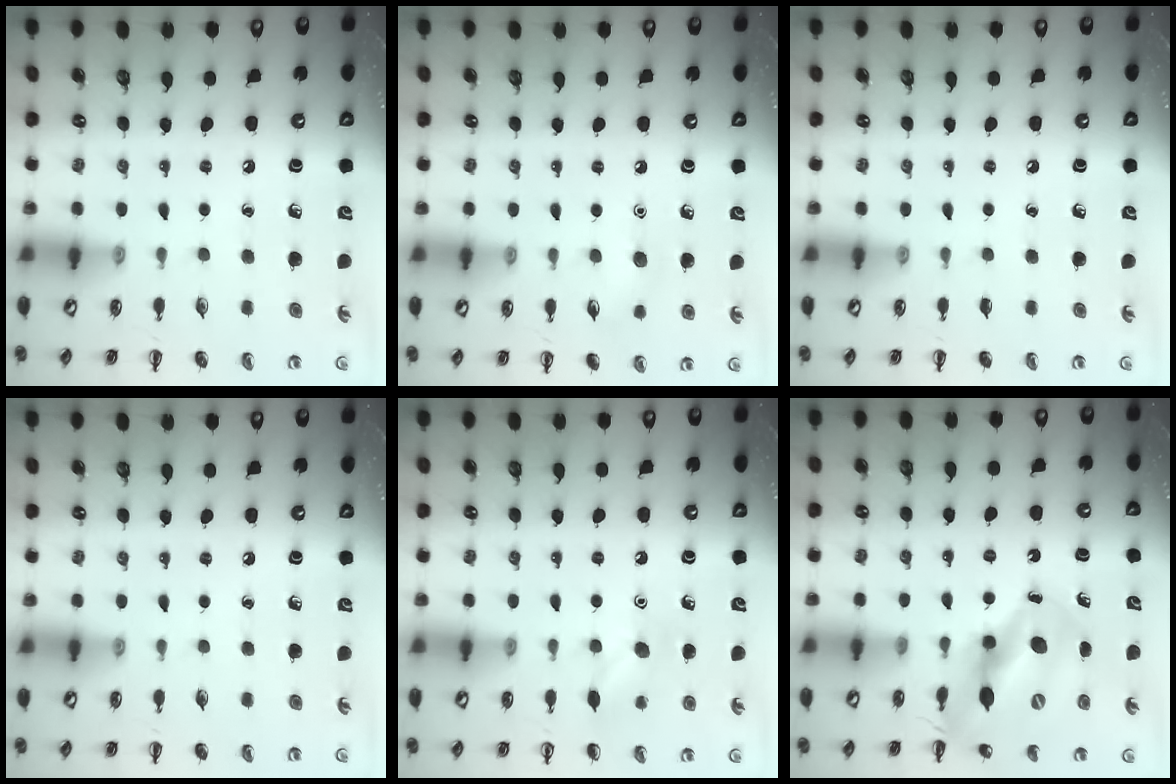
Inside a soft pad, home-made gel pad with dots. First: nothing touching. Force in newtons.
{"total": 5.7, "press": 5.5, "slide": 1.6}
{"total": 0.0}
{"total": 0.0}
{"total": 7.5, "press": 7.3, "slide": 1.7}
{"total": 11.9, "press": 11.6, "slide": 2.7}